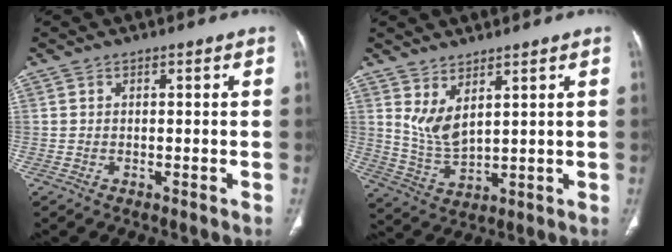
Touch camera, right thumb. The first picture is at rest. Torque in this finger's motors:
{"motor_torque": [1.28, 2.41, -0.23, -0.03, 0.19]}